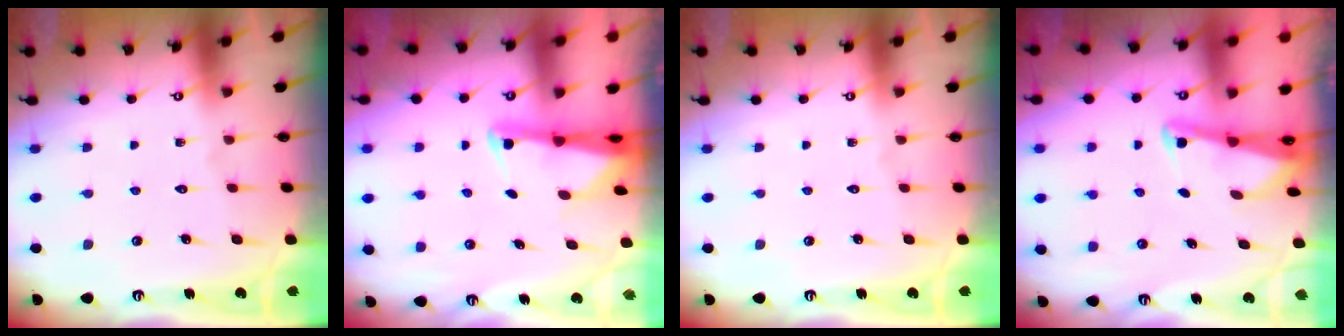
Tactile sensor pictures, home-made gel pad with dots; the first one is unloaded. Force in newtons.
{"total": 2.6, "press": 2.6, "slide": 0.5}
{"total": 0.0}
{"total": 2.3, "press": 2.3, "slide": 0.3}